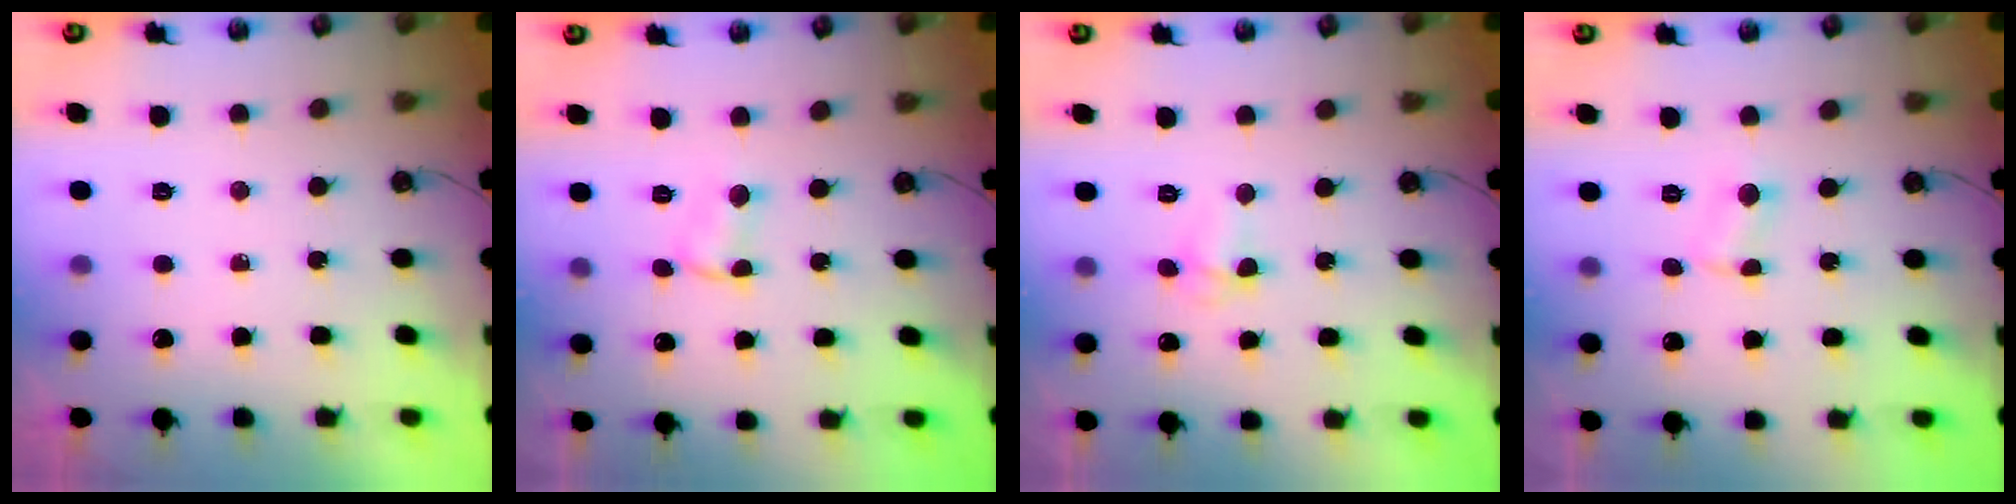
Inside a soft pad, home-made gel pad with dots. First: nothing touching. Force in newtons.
{"total": 2.5, "press": 2.5, "slide": 0.4}
{"total": 3.7, "press": 3.5, "slide": 1.2}
{"total": 2.5, "press": 2.4, "slide": 0.8}